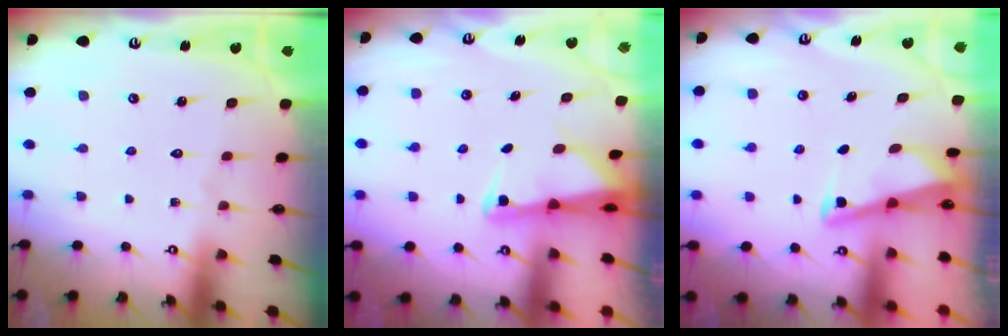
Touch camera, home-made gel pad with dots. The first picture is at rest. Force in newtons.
{"total": 2.5, "press": 2.4, "slide": 0.5}
{"total": 2.9, "press": 2.9, "slide": 0.4}